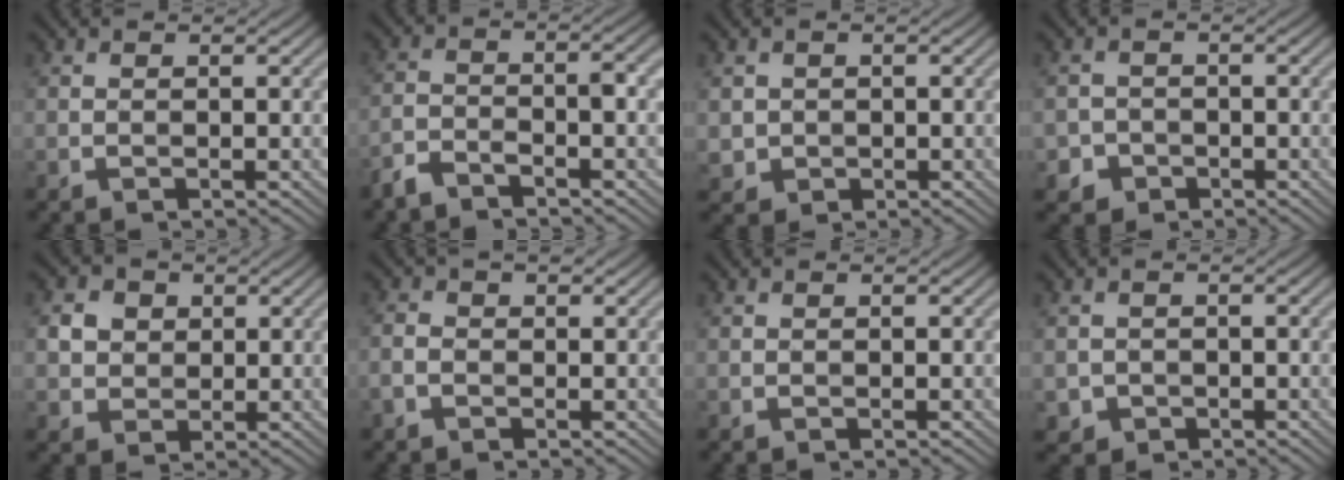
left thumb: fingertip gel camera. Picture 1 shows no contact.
{"total": 4.5, "force": [-3.2, 1.0, 2.9], "torque": [-0.060, -0.002, -0.072]}
{"total": 2.0, "force": [0.0, 2.0, 0.3], "torque": [-0.013, -0.009, 0.002]}
{"total": 2.6, "force": [-1.4, 2.2, 0.4], "torque": [0.001, -0.001, -0.029]}
{"total": 4.0, "force": [0.9, 3.6, 1.5], "torque": [-0.048, -0.003, 0.014]}
{"total": 2.0, "force": [-0.6, 1.2, 1.5], "torque": [-0.034, 0.004, -0.018]}
{"total": 0.0}
{"total": 1.8, "force": [-0.8, 1.6, 0.3], "torque": [-0.002, -0.008, -0.015]}